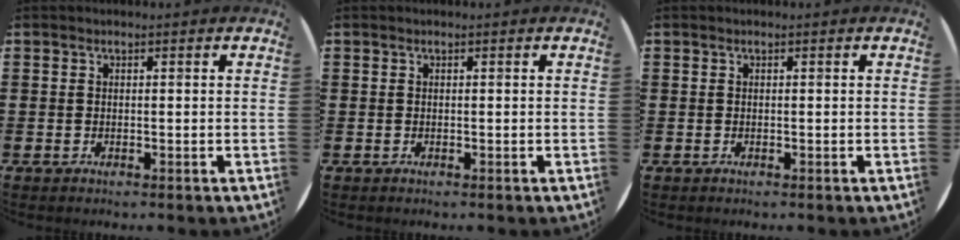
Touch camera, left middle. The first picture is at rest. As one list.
[{"total": 0.0}, {"total": 0.0}]